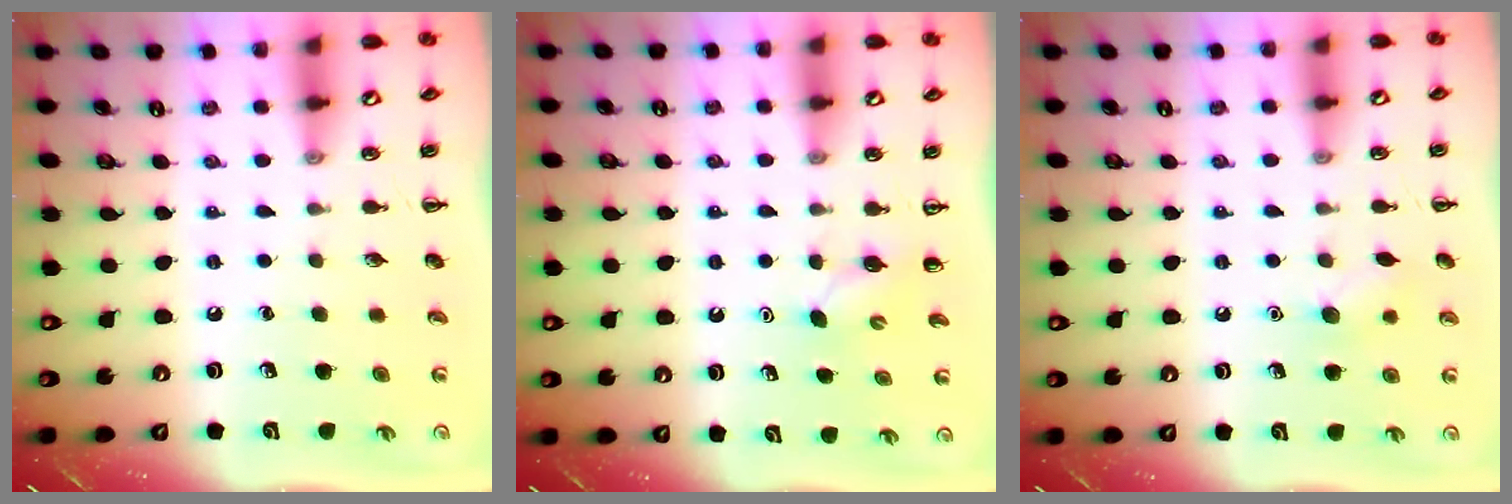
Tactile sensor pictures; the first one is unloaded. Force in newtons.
{"total": 2.3, "press": 2.2, "slide": 0.7}
{"total": 7.8, "press": 7.7, "slide": 1.6}